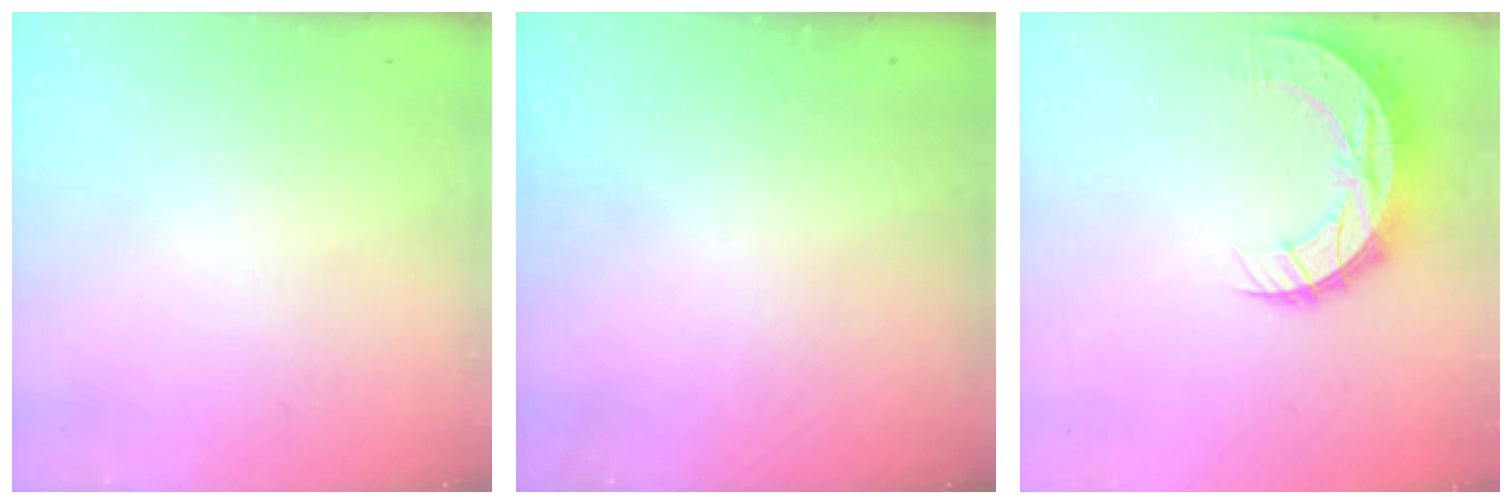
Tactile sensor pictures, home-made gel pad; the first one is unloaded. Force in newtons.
{"total": 0.0}
{"total": 11.0, "press": 11.0, "slide": 0.8}